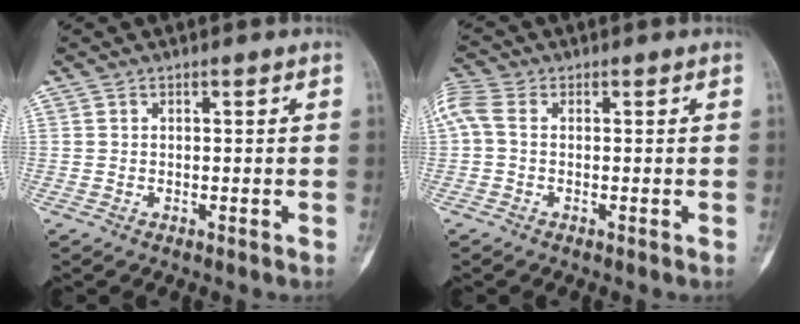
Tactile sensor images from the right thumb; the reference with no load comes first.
{"total": 5.0, "force": [0.4, 3.0, 3.9], "torque": [-0.108, 0.018, 0.001]}